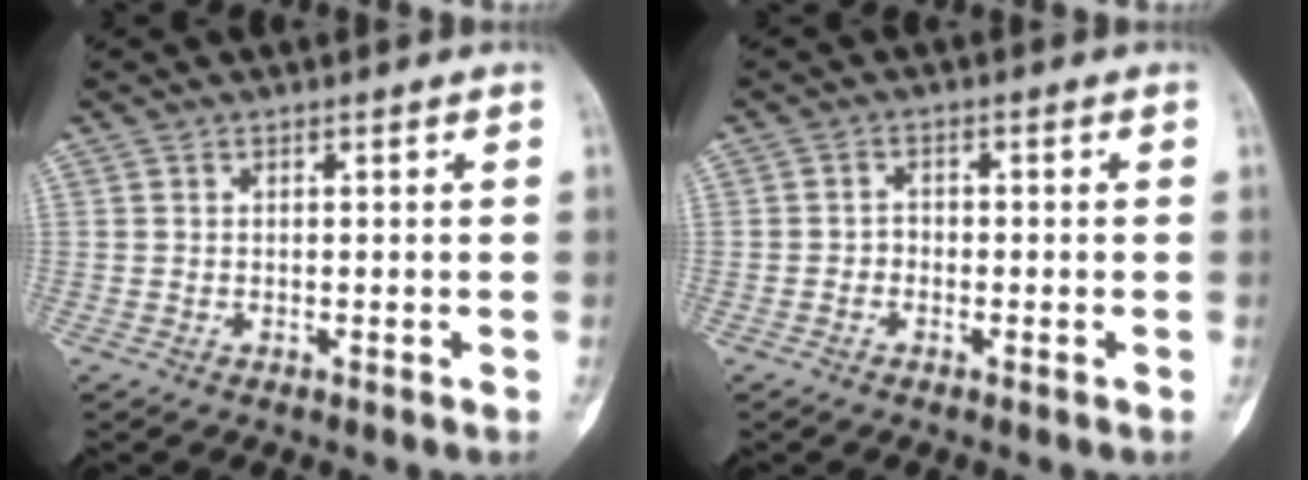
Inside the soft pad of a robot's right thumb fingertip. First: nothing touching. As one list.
[{"total": 1.7, "force": [-0.7, 1.4, 0.6], "torque": [-0.001, 0.009, -0.019]}]